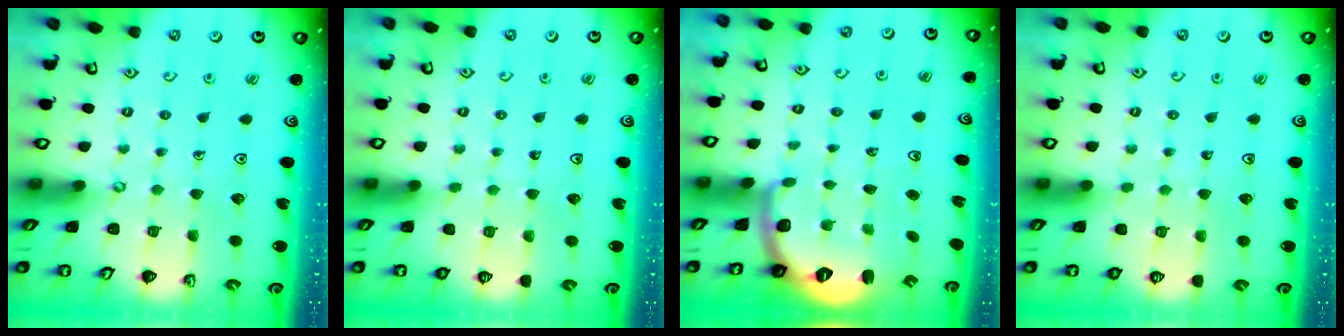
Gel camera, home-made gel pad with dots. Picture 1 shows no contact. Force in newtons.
{"total": 0.0}
{"total": 2.5, "press": 2.0, "slide": 1.6}
{"total": 0.0}